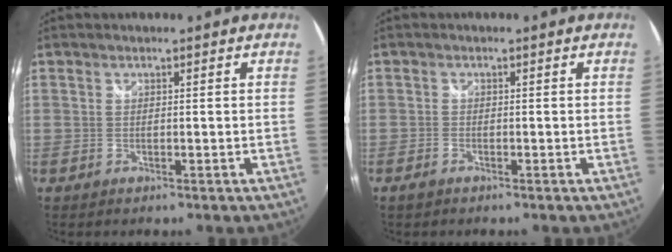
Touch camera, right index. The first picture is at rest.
{"total": 1.5, "force": [-1.2, 0.7, 0.6], "torque": [-0.015, -0.004, -0.025]}